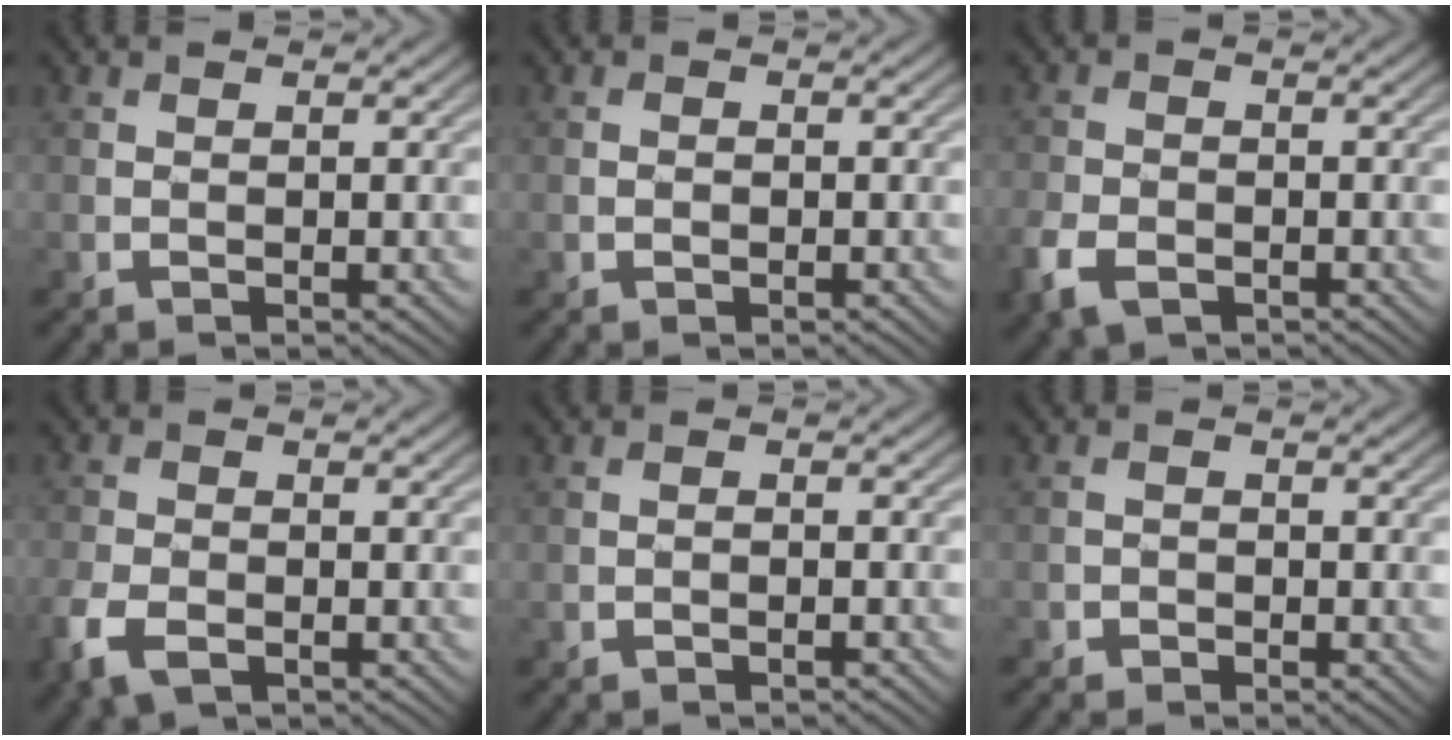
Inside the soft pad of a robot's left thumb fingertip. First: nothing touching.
{"total": 0.7, "force": [-0.3, 0.5, 0.3], "torque": [-0.005, -0.002, -0.005]}
{"total": 5.0, "force": [-2.8, 3.1, 2.8], "torque": [-0.071, -0.012, -0.062]}
{"total": 5.8, "force": [-3.2, 3.2, 3.6], "torque": [-0.089, -0.017, -0.069]}
{"total": 0.8, "force": [-0.8, 0.2, 0.3], "torque": [-0.003, 0.001, -0.016]}
{"total": 1.7, "force": [-1.4, 0.8, 0.2], "torque": [-0.002, -0.001, -0.030]}